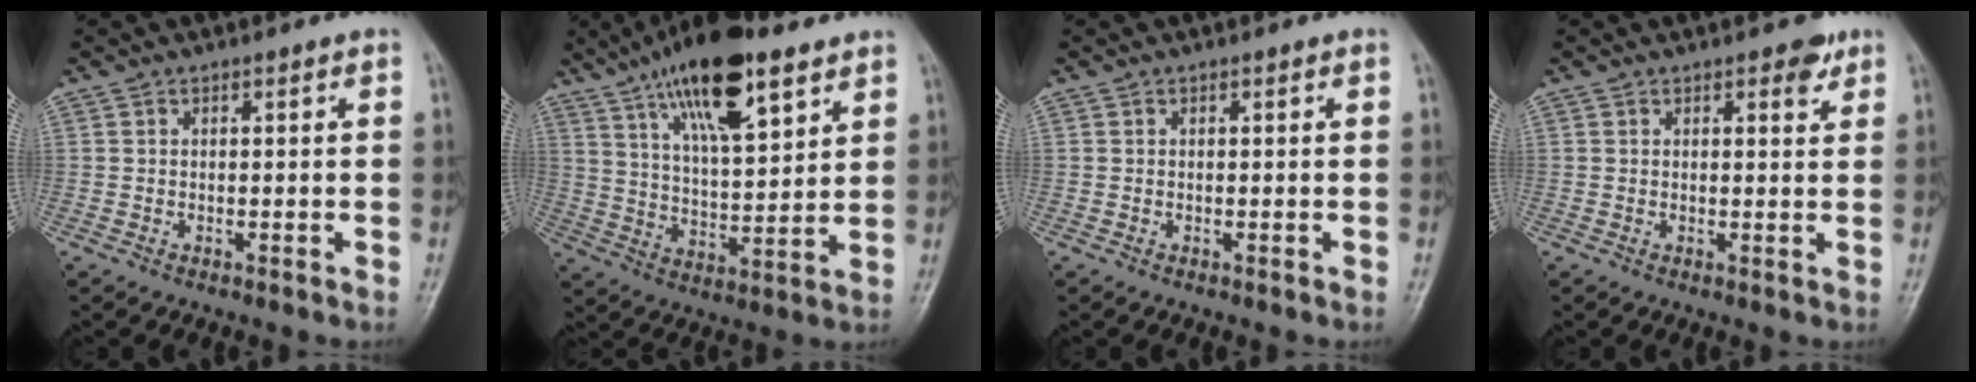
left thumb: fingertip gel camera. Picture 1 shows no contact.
{"total": 17.9, "force": [10.7, 6.0, 13.1], "torque": [-0.198, -0.038, 0.186]}
{"total": 0.0}
{"total": 2.3, "force": [1.5, 1.1, 1.4], "torque": [-0.009, -0.008, 0.018]}